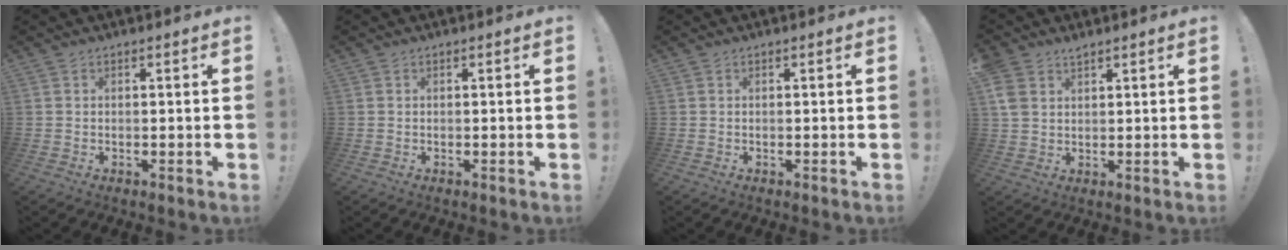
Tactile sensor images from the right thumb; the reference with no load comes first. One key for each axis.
{"total": 0.0}
{"total": 0.0}
{"total": 5.3, "fx": 2.9, "fy": 3.6, "fz": 2.6, "tx": -0.045, "ty": -0.013, "tz": 0.057}